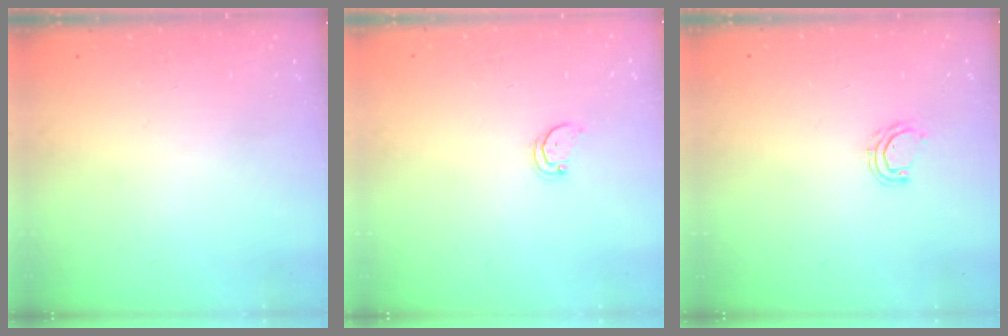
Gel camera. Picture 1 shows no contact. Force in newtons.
{"total": 1.5, "press": 1.5, "slide": 0.1}
{"total": 4.4, "press": 4.2, "slide": 1.0}